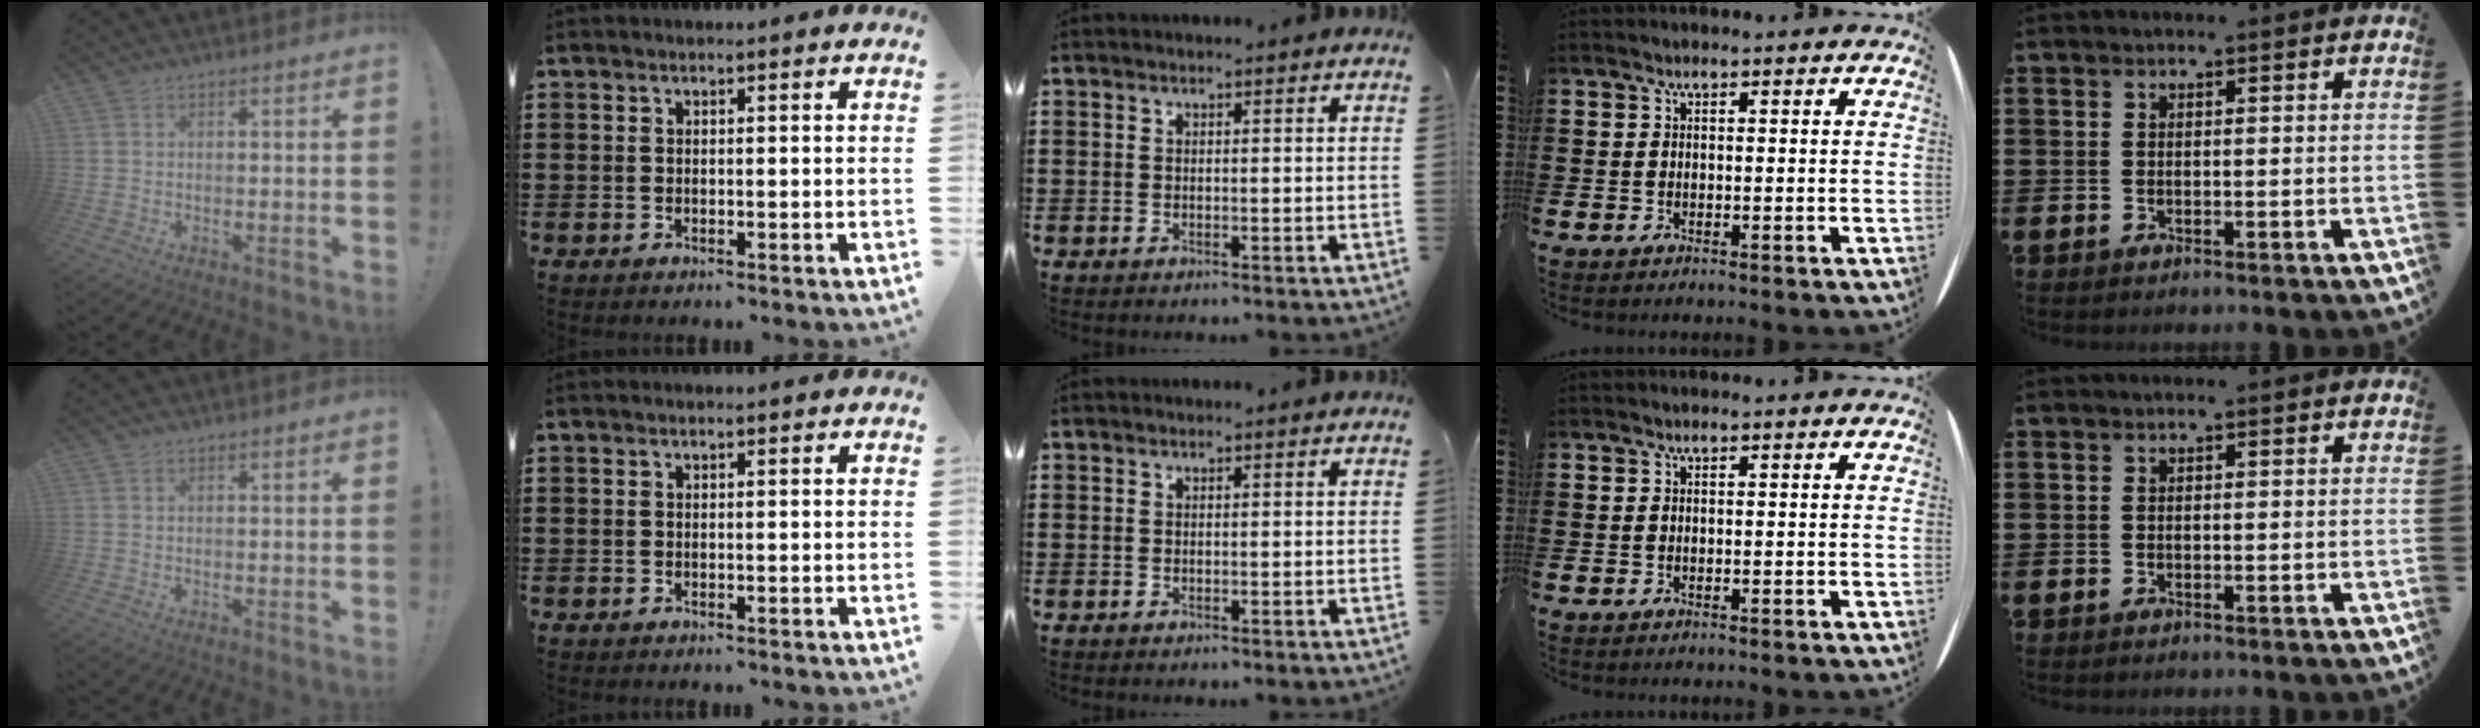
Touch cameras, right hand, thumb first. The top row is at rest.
{}